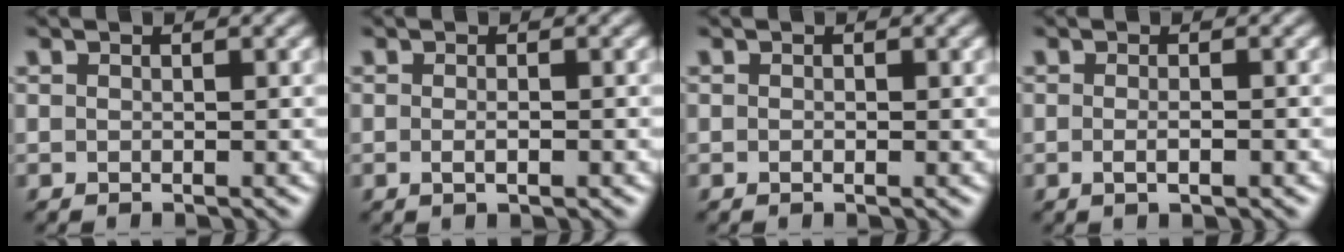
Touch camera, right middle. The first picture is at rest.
{"total": 1.5, "force": [-0.3, 0.5, 1.4], "torque": [-0.003, -0.004, -0.007]}
{"total": 0.0}
{"total": 1.9, "force": [-0.3, 0.7, 1.7], "torque": [-0.004, -0.003, -0.011]}